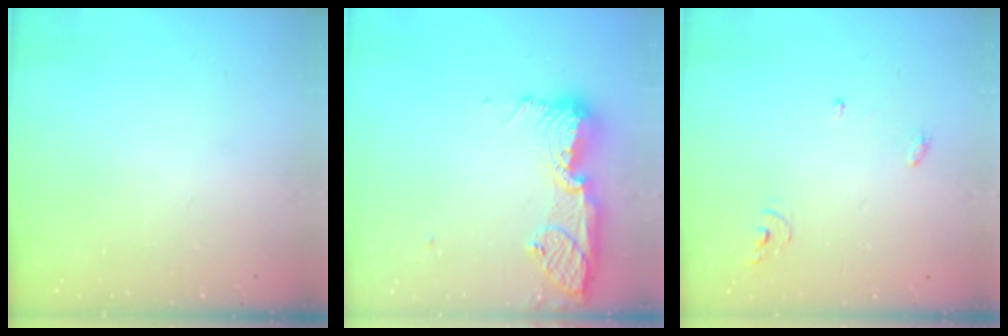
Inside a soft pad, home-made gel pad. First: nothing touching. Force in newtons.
{"total": 17.6, "press": 16.5, "slide": 6.2}
{"total": 4.1, "press": 4.0, "slide": 0.3}